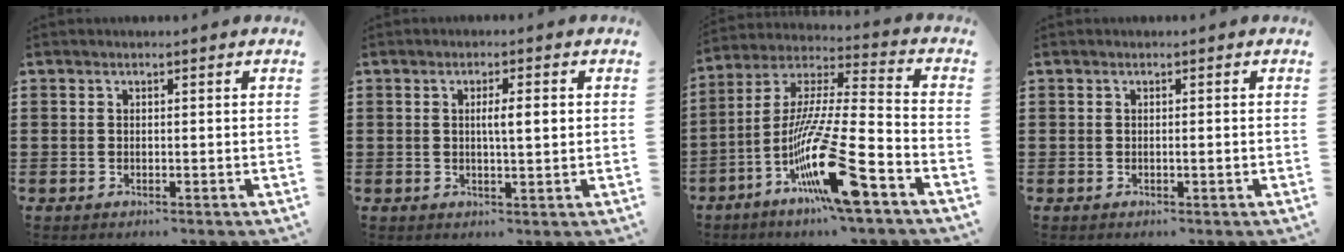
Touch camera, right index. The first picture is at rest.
{"total": 3.5, "force": [0.4, 0.6, 3.4], "torque": [-0.065, 0.001, 0.005]}
{"total": 17.9, "force": [-10.0, 1.5, 14.9], "torque": [-0.310, -0.001, -0.183]}
{"total": 0.8, "force": [-0.3, -0.1, 0.7], "torque": [-0.012, -0.004, -0.004]}